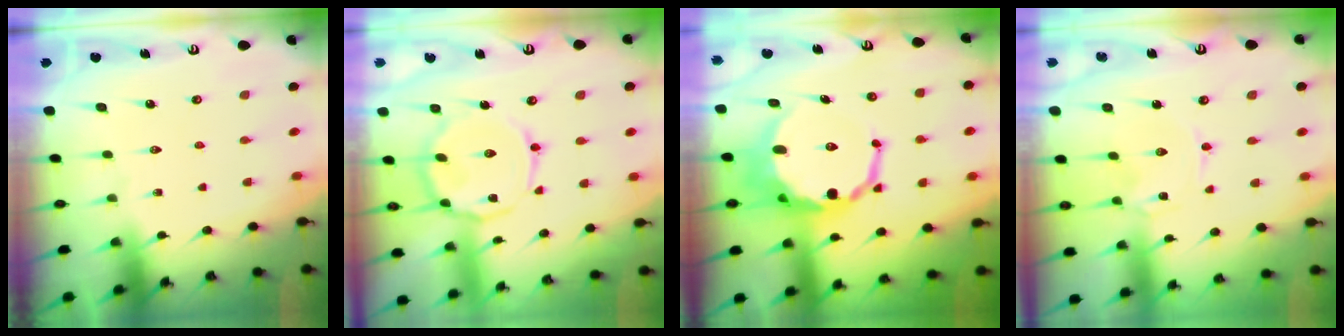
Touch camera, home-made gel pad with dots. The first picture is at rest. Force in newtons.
{"total": 12.6, "press": 12.6, "slide": 1.0}
{"total": 12.1, "press": 11.7, "slide": 2.9}
{"total": 0.7, "press": 0.6, "slide": 0.3}